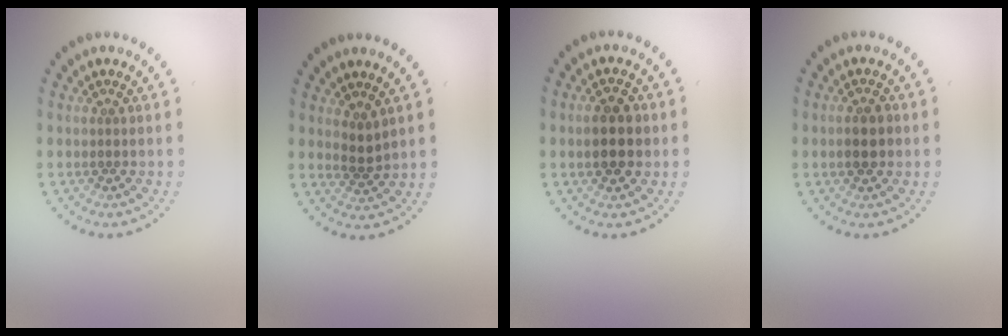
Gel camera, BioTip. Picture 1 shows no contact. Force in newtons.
{"total": 1.4, "press": 1.2, "slide": 0.9}
{"total": 4.2, "press": 4.2, "slide": 0.2}
{"total": 2.2, "press": 2.2, "slide": 0.1}